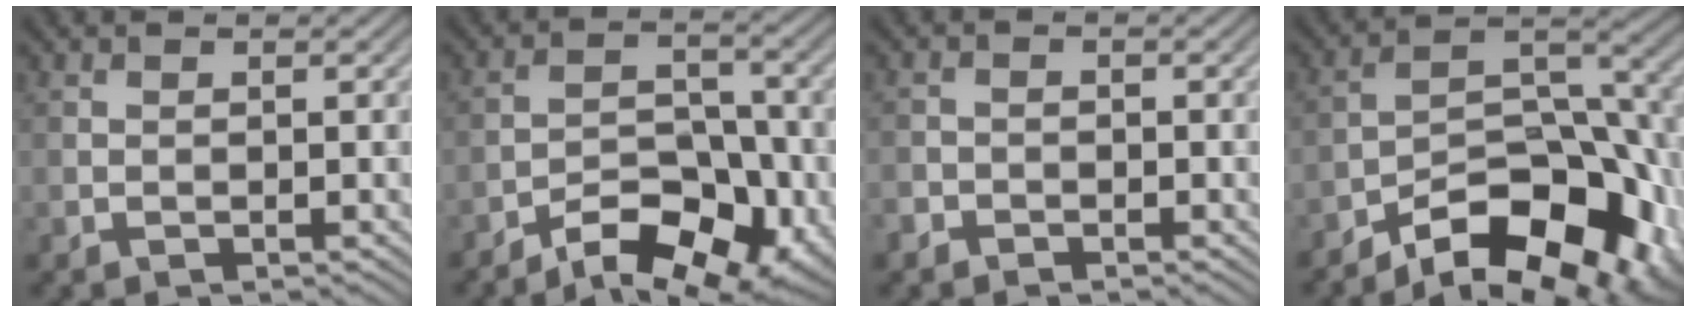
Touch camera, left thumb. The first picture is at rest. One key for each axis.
{"total": 10.3, "fx": -6.8, "fy": 4.8, "fz": 6.1, "tx": -0.083, "ty": 0.005, "tz": -0.115}
{"total": 1.7, "fx": -1.3, "fy": 1.2, "fz": 0.3, "tx": -0.004, "ty": -0.001, "tz": -0.030}
{"total": 15.3, "fx": -9.9, "fy": 7.1, "fz": 9.2, "tx": -0.149, "ty": -0.005, "tz": -0.152}